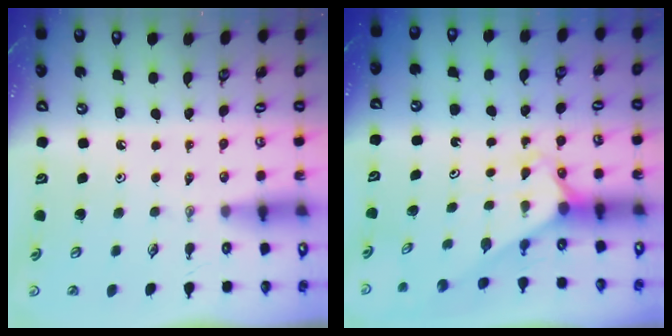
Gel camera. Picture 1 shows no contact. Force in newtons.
{"total": 2.4, "press": 2.4, "slide": 0.2}